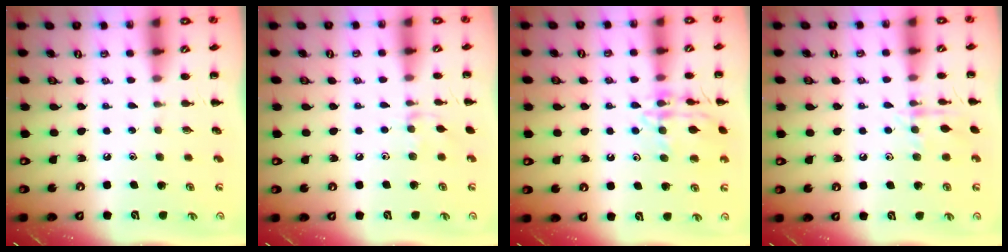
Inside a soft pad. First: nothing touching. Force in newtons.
{"total": 4.4, "press": 4.3, "slide": 1.0}
{"total": 13.5, "press": 13.5, "slide": 1.1}
{"total": 8.6, "press": 8.5, "slide": 1.5}